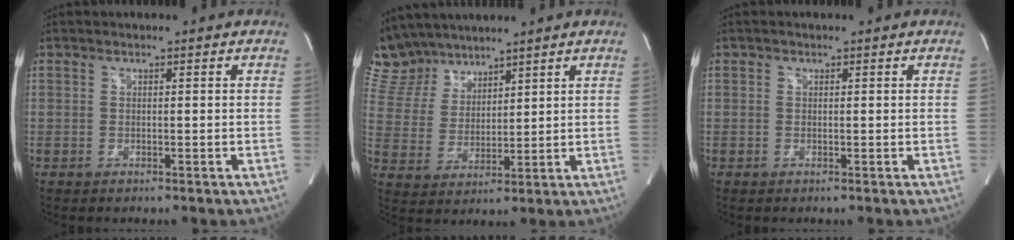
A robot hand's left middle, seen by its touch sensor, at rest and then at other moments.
{"total": 9.5, "force": [8.6, 3.9, 1.2], "torque": [-0.038, 0.018, 0.185]}
{"total": 0.0}